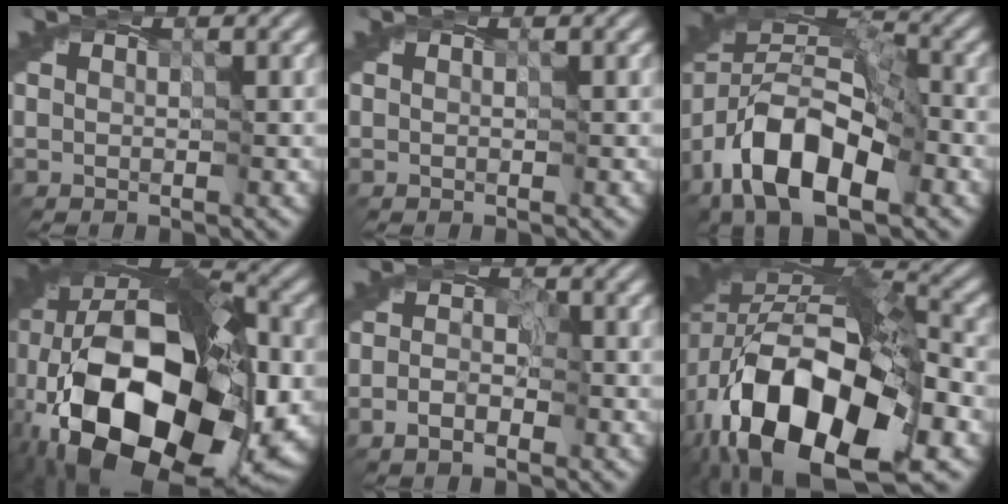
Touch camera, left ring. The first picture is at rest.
{"total": 0.0}
{"total": 12.7, "force": [-6.0, 6.5, 9.1], "torque": [-0.159, 0.011, -0.123]}
{"total": 22.6, "force": [-5.3, 12.3, 18.3], "torque": [-0.354, -0.014, -0.078]}
{"total": 2.7, "force": [-1.3, 1.4, 1.9], "torque": [-0.023, -0.001, -0.025]}
{"total": 19.0, "force": [-6.3, 11.2, 14.1], "torque": [-0.278, -0.030, -0.089]}